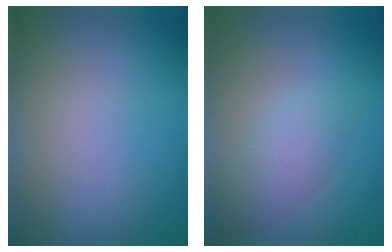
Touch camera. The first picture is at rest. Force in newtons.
{"total": 2.8, "press": 2.8, "slide": 0.2}